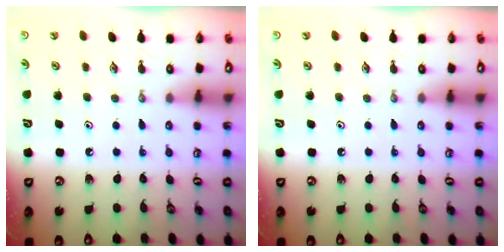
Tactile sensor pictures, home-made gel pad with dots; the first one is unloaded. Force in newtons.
{"total": 0.0}